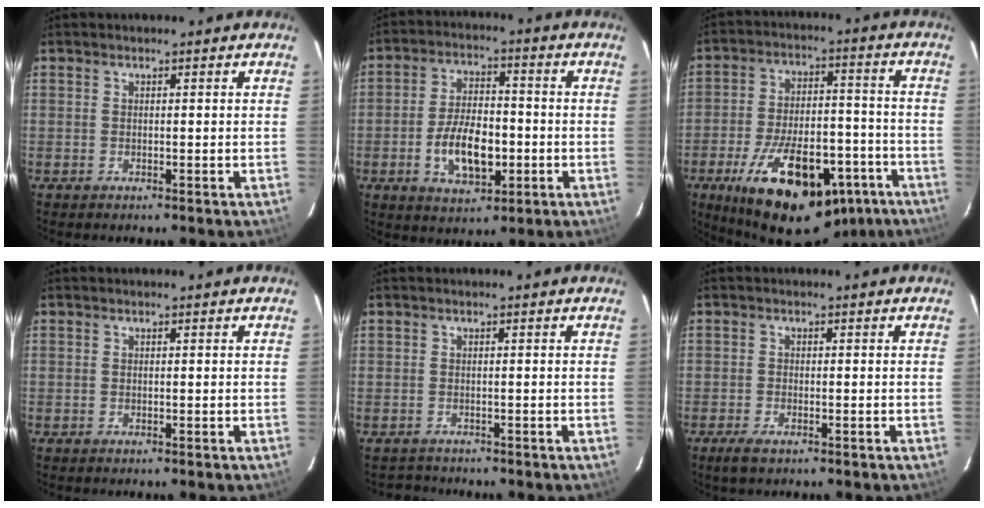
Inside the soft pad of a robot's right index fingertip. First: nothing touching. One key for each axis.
{"total": 11.0, "fx": -3.0, "fy": 5.6, "fz": 9.0, "tx": -0.177, "ty": 0.005, "tz": -0.044}
{"total": 24.5, "fx": -14.6, "fy": 11.2, "fz": 16.3, "tx": -0.276, "ty": -0.001, "tz": -0.200}
{"total": 0.0}
{"total": 2.0, "fx": -1.8, "fy": 0.9, "fz": -0.4, "tx": 0.007, "ty": 0.007, "tz": -0.027}
{"total": 2.7, "fx": -1.9, "fy": 1.0, "fz": 1.7, "tx": -0.040, "ty": -0.007, "tz": -0.036}